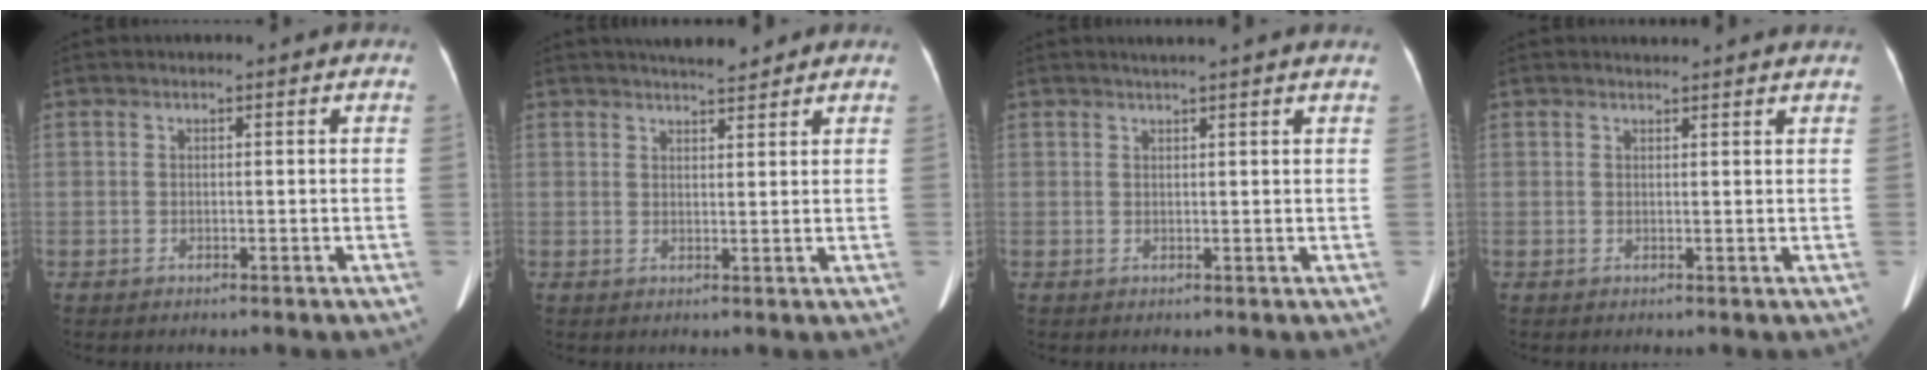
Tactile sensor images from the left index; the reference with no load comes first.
{"total": 5.1, "force": [4.6, 0.8, 2.2], "torque": [-0.034, 0.012, 0.067]}
{"total": 4.4, "force": [3.8, -0.6, 2.1], "torque": [-0.029, 0.019, 0.046]}
{"total": 3.6, "force": [3.6, 0.0, 0.5], "torque": [-0.010, 0.011, 0.037]}